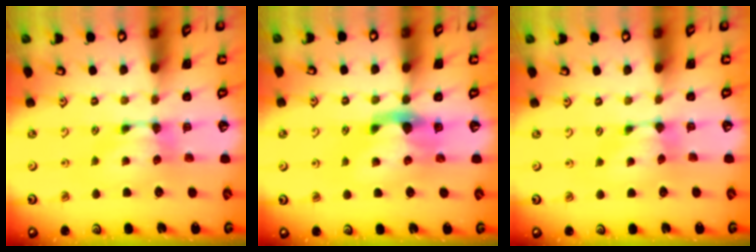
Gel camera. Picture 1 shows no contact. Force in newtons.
{"total": 2.9, "press": 2.6, "slide": 1.3}
{"total": 0.7, "press": 0.4, "slide": 0.6}